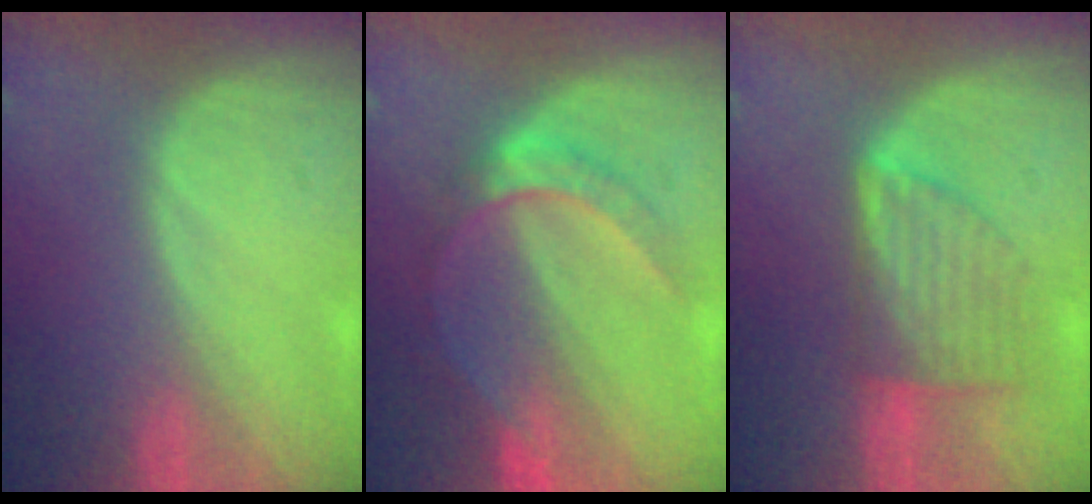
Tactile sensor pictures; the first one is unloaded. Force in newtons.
{"total": 6.1, "press": 5.7, "slide": 2.2}
{"total": 7.3, "press": 6.4, "slide": 3.5}